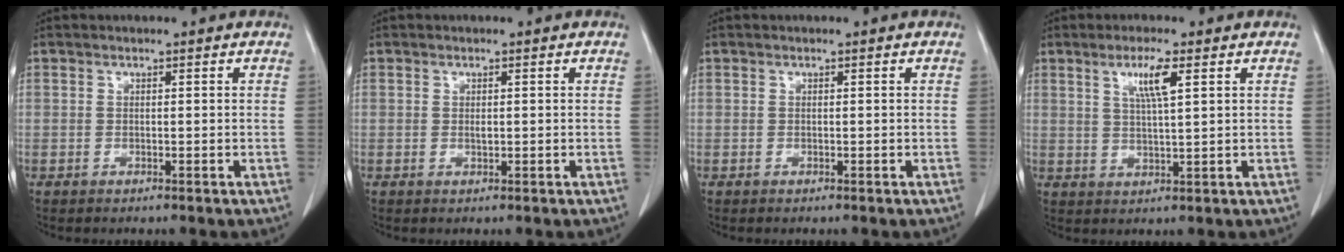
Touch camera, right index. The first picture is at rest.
{"total": 0.8, "force": [0.1, 0.3, 0.7], "torque": [-0.015, -0.002, 0.002]}
{"total": 0.0}
{"total": 5.0, "force": [2.3, 0.1, 4.5], "torque": [-0.083, -0.001, 0.040]}